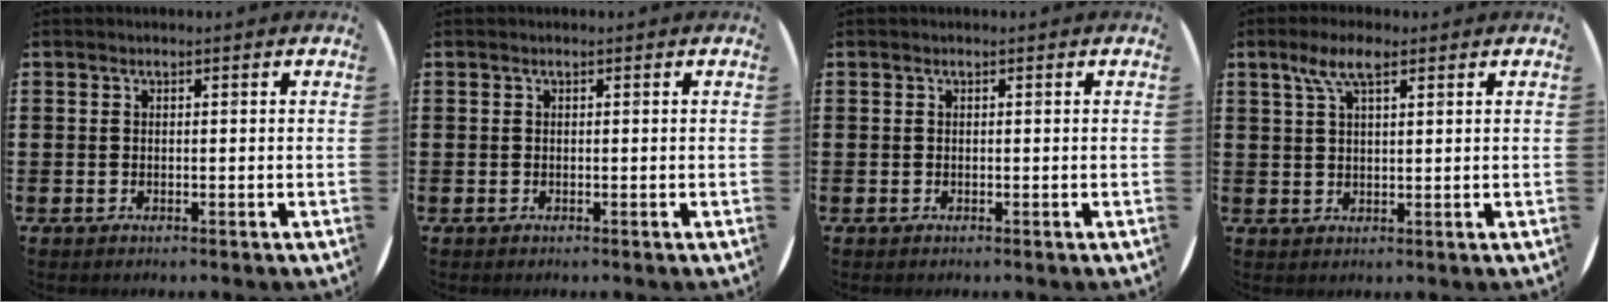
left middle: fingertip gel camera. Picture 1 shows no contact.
{"total": 0.0}
{"total": 0.0}
{"total": 5.1, "force": [3.0, 1.6, 3.8], "torque": [-0.080, 0.009, 0.052]}